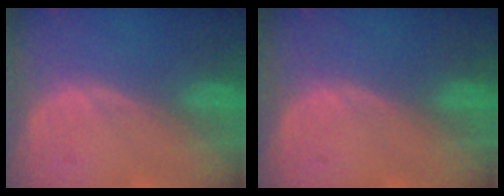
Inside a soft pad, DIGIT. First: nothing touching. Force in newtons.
{"total": 0.0}